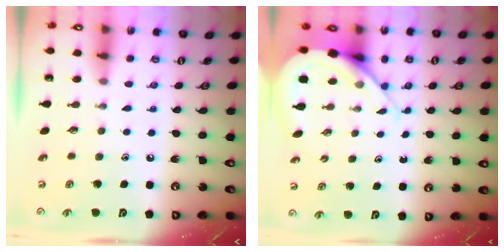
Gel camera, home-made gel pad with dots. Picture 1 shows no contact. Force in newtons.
{"total": 8.7, "press": 8.6, "slide": 0.7}